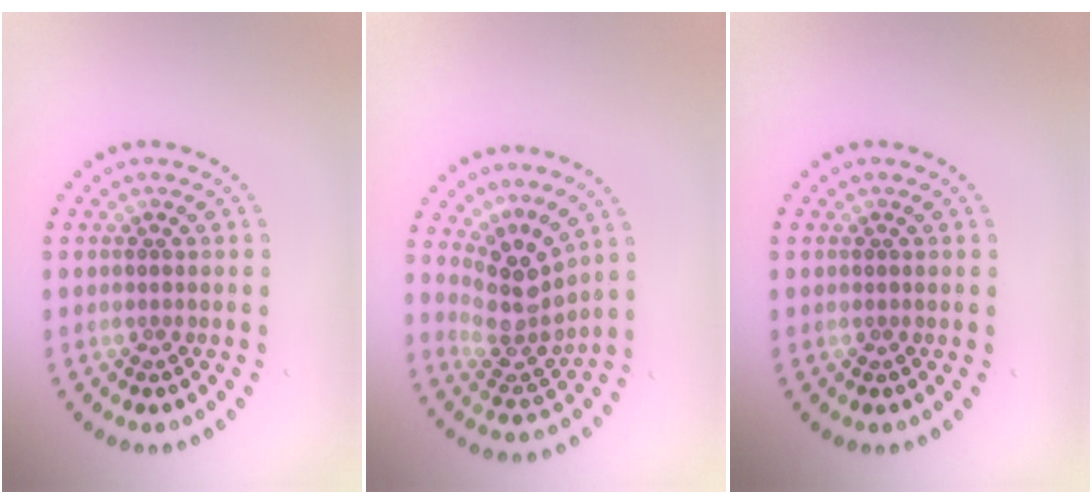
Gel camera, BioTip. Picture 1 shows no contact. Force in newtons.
{"total": 4.0, "press": 2.9, "slide": 2.8}
{"total": 0.0}